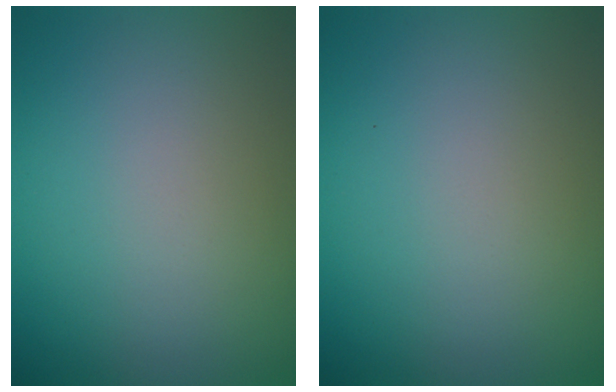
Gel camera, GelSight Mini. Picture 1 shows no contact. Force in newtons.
{"total": 0.0}